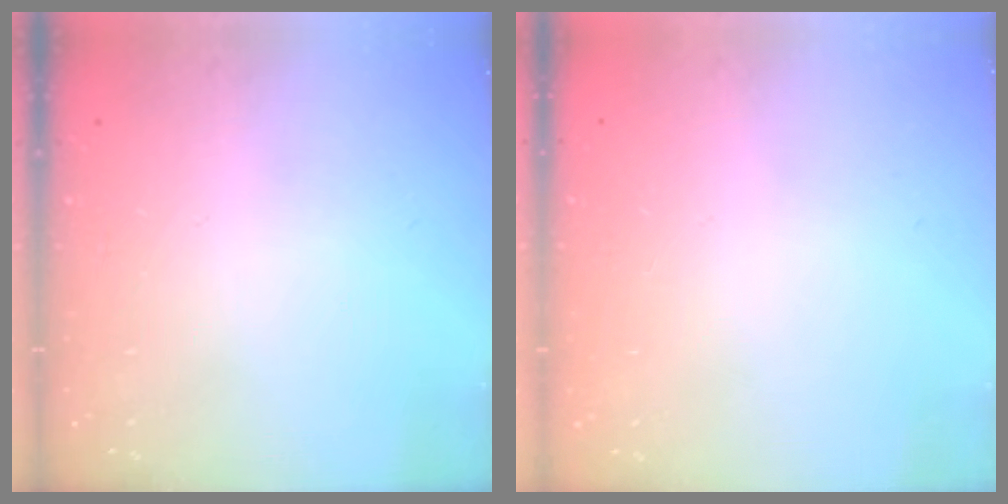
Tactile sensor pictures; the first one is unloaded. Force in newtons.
{"total": 0.0}